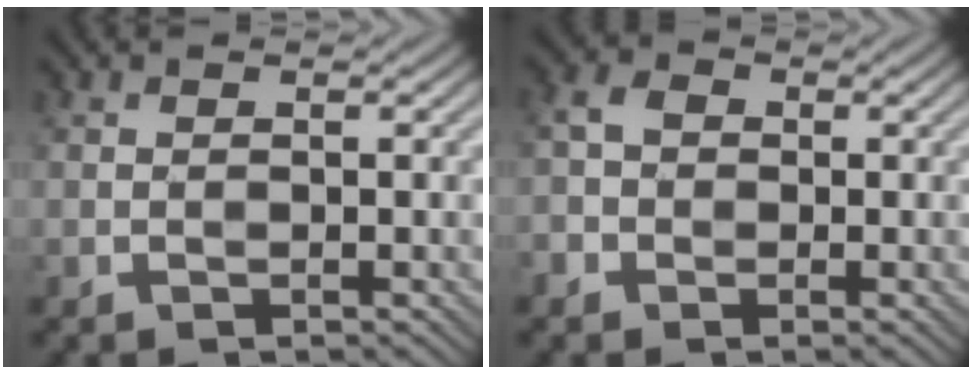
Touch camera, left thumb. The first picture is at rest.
{"total": 2.7, "force": [-0.8, 2.3, 1.0], "torque": [-0.027, 0.004, -0.023]}